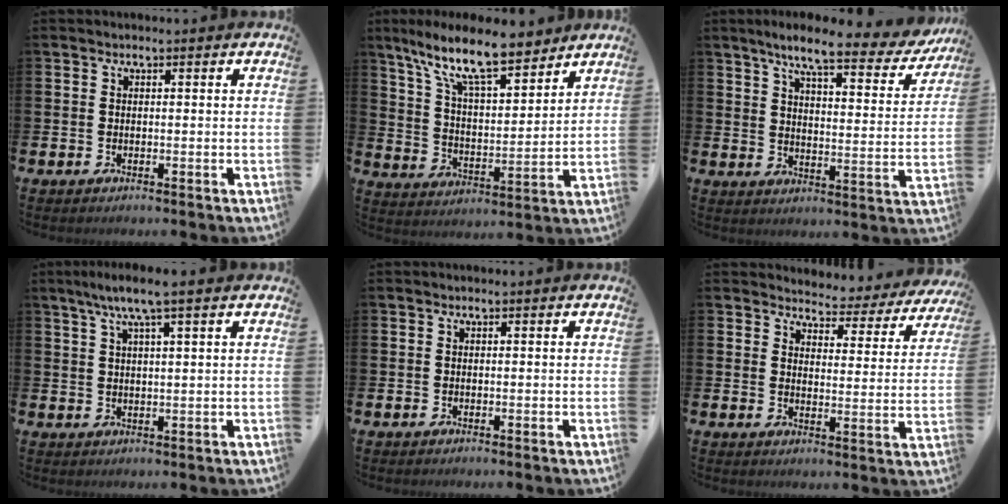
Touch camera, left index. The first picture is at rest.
{"total": 12.4, "force": [10.1, 3.0, 6.5], "torque": [-0.145, -0.048, 0.176]}
{"total": 8.1, "force": [6.7, 1.3, 4.4], "torque": [-0.086, -0.042, 0.106]}
{"total": 4.8, "force": [3.5, 0.1, 3.2], "torque": [-0.071, -0.002, 0.061]}
{"total": 0.0}
{"total": 3.7, "force": [3.6, 1.0, 0.3], "torque": [-0.018, -0.036, 0.055]}